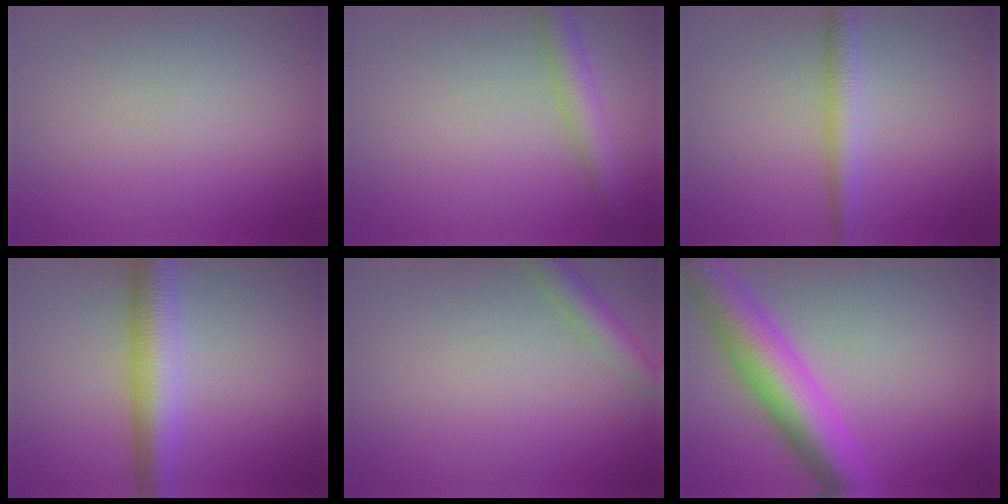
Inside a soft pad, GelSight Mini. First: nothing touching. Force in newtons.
{"total": 3.8, "press": 3.8, "slide": 0.1}
{"total": 2.7, "press": 2.7, "slide": 0.1}
{"total": 6.0, "press": 6.0, "slide": 0.1}
{"total": 2.8, "press": 2.8, "slide": 0.1}
{"total": 8.9, "press": 8.9, "slide": 0.2}